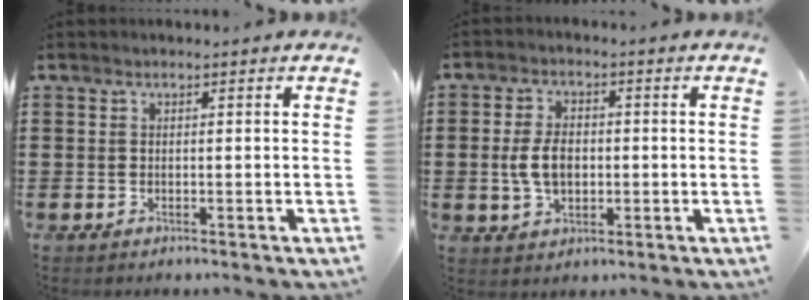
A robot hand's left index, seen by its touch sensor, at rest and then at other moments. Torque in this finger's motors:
{"motor_torque": [1.11, 0.21, 0.51, 0.14]}